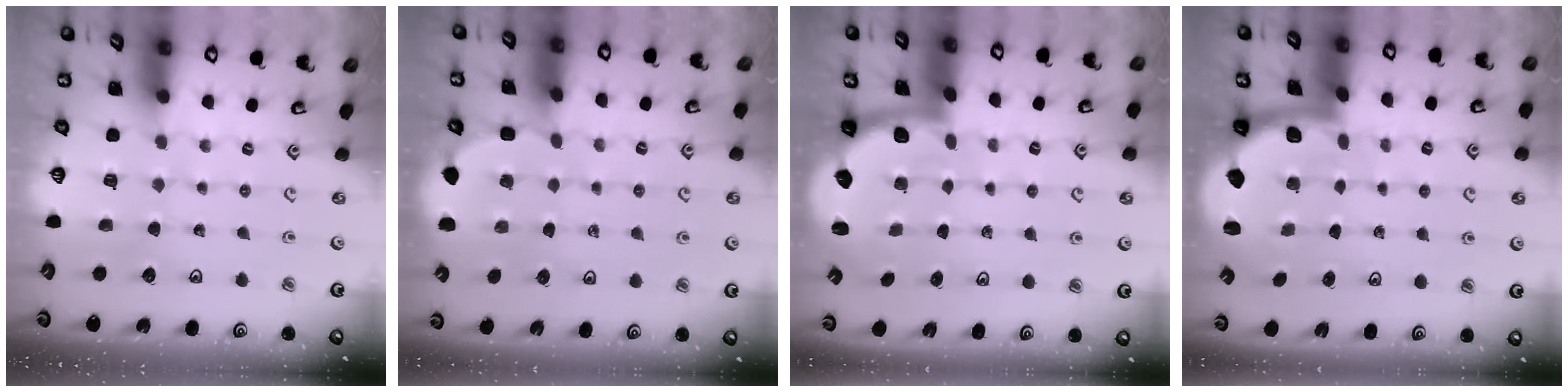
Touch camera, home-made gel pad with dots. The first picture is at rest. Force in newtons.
{"total": 2.4, "press": 2.1, "slide": 1.1}
{"total": 2.1, "press": 1.9, "slide": 1.0}
{"total": 2.0, "press": 2.0, "slide": 0.5}